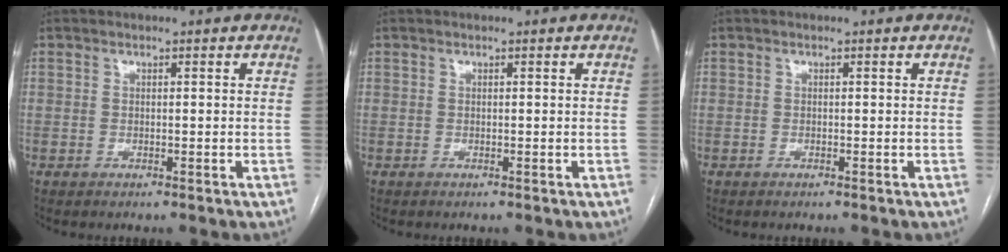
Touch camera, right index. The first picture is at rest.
{"total": 0.0}
{"total": 0.0}